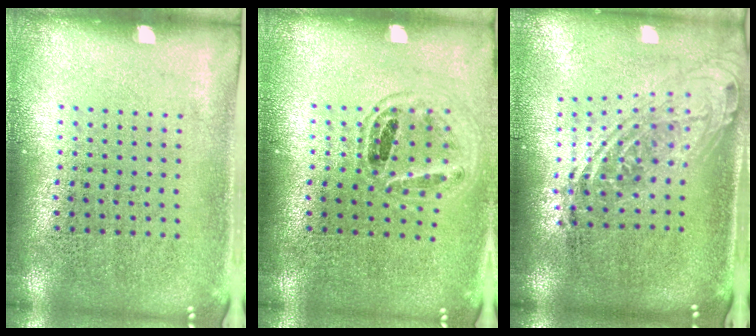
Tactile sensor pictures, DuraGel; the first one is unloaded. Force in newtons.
{"total": 0.8, "press": 0.8, "slide": 0.1}
{"total": 1.9, "press": 1.5, "slide": 1.3}